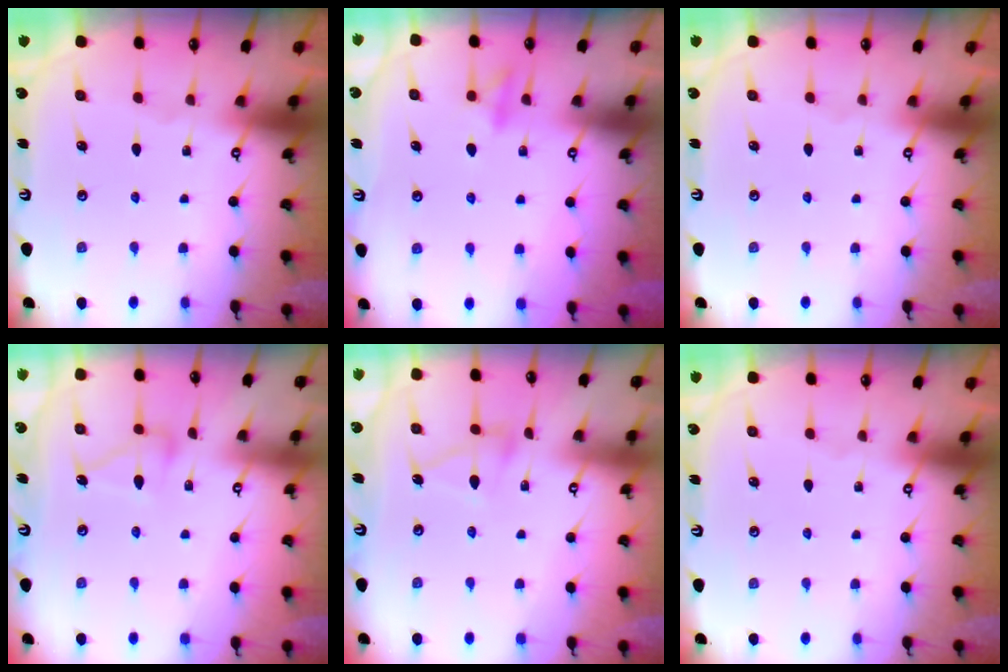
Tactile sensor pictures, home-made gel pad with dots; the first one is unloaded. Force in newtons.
{"total": 9.0, "press": 8.9, "slide": 1.2}
{"total": 0.0}
{"total": 9.9, "press": 9.9, "slide": 0.6}
{"total": 5.9, "press": 5.9, "slide": 0.5}
{"total": 0.0}